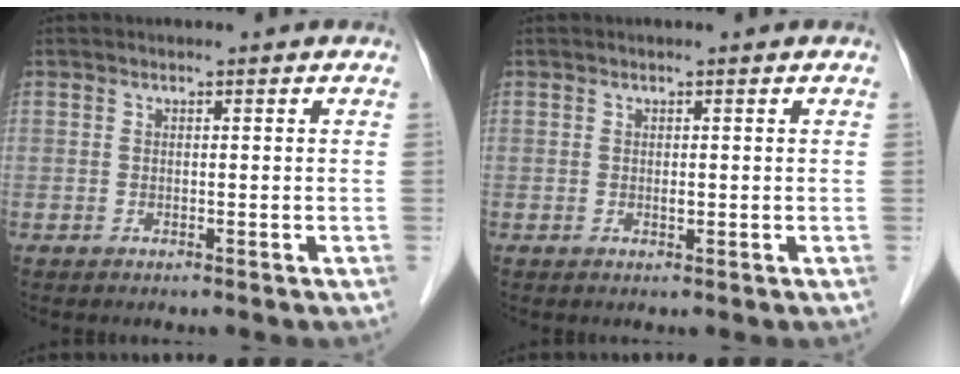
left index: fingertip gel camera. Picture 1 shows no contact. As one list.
[{"total": 0.6, "force": [0.1, 0.2, 0.5], "torque": [-0.009, -0.001, 0.002]}]